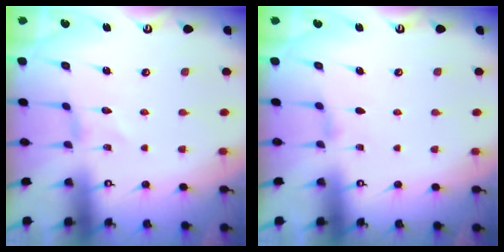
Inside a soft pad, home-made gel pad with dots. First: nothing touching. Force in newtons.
{"total": 2.4, "press": 2.3, "slide": 0.5}